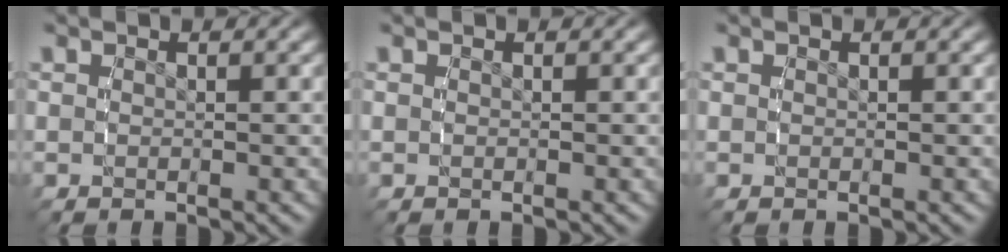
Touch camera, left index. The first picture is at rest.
{"total": 0.0}
{"total": 0.0}